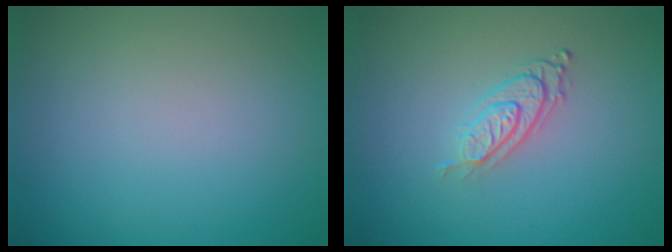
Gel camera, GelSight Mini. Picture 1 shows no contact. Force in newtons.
{"total": 2.9, "press": 1.9, "slide": 2.2}